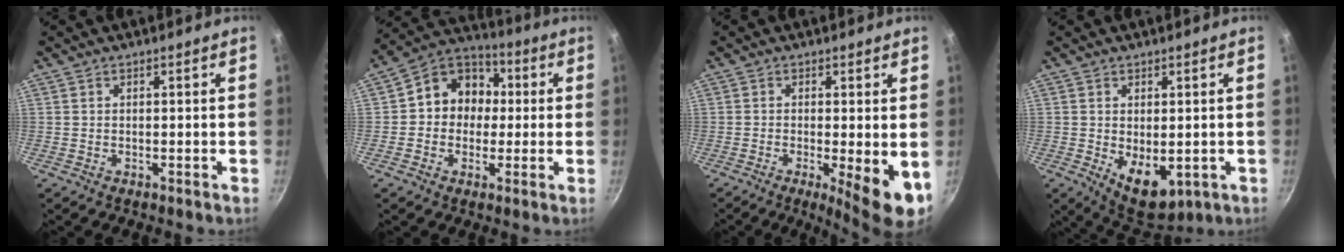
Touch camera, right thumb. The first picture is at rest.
{"total": 11.6, "force": [0.5, 10.1, 5.7], "torque": [-0.043, 0.029, -0.014]}
{"total": 8.6, "force": [-1.7, 1.9, 8.2], "torque": [-0.106, -0.010, -0.017]}
{"total": 8.3, "force": [-1.1, 4.8, 6.7], "torque": [-0.081, -0.015, 0.001]}